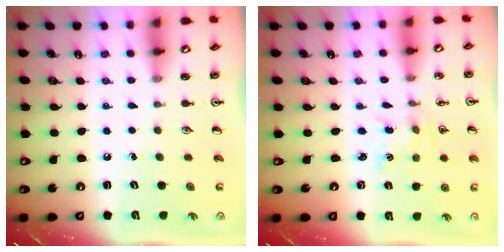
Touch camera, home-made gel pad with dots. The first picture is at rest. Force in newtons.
{"total": 0.7, "press": 0.7, "slide": 0.1}